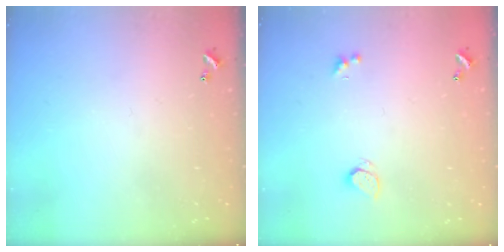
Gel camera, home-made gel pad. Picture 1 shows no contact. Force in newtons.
{"total": 0.7, "press": 0.6, "slide": 0.4}